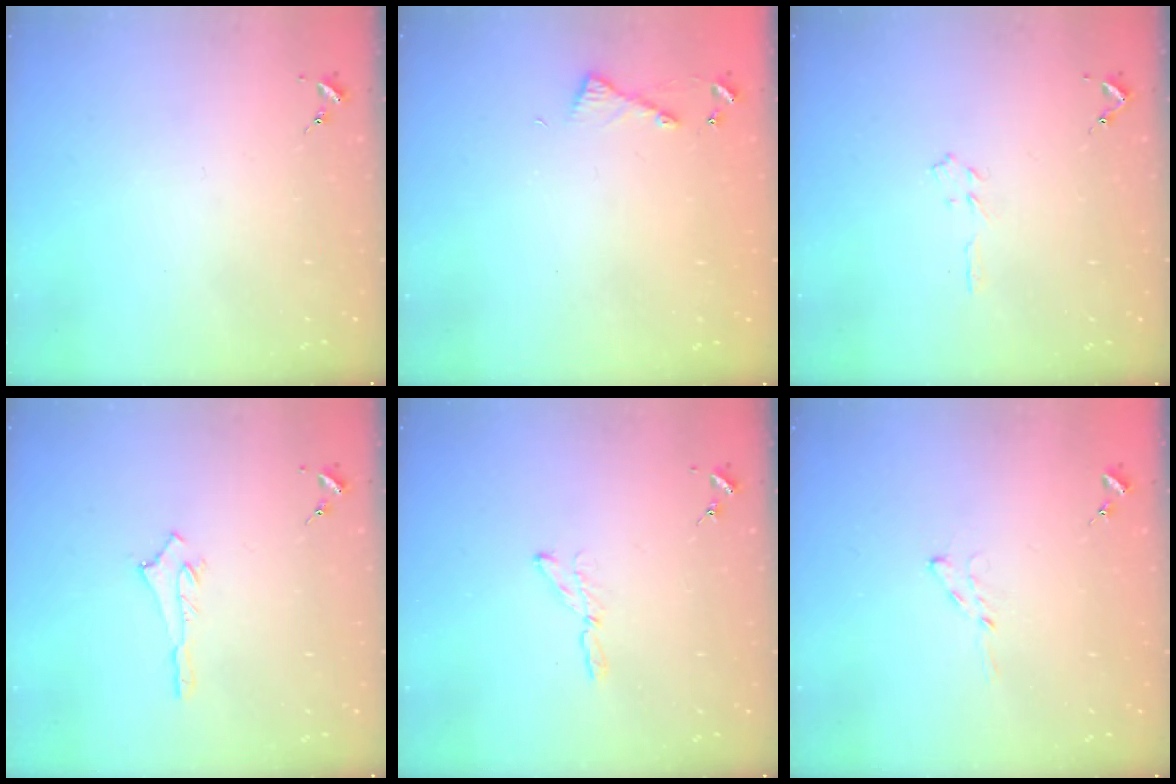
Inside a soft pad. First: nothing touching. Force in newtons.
{"total": 4.9, "press": 4.8, "slide": 0.5}
{"total": 3.1, "press": 3.1, "slide": 0.3}
{"total": 3.0, "press": 3.0, "slide": 0.2}
{"total": 3.9, "press": 3.8, "slide": 0.4}
{"total": 3.5, "press": 3.5, "slide": 0.4}